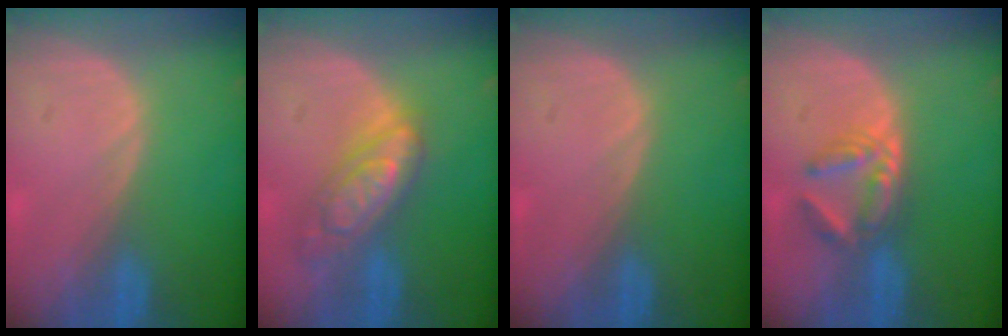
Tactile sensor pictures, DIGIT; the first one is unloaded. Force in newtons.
{"total": 7.3, "press": 7.3, "slide": 0.5}
{"total": 0.0}
{"total": 5.8, "press": 4.9, "slide": 3.1}